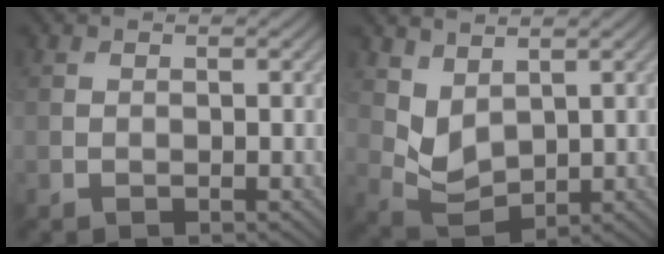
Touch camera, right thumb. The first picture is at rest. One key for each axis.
{"total": 4.5, "fx": 2.3, "fy": 2.7, "fz": 2.8, "tx": -0.072, "ty": -0.011, "tz": 0.055}